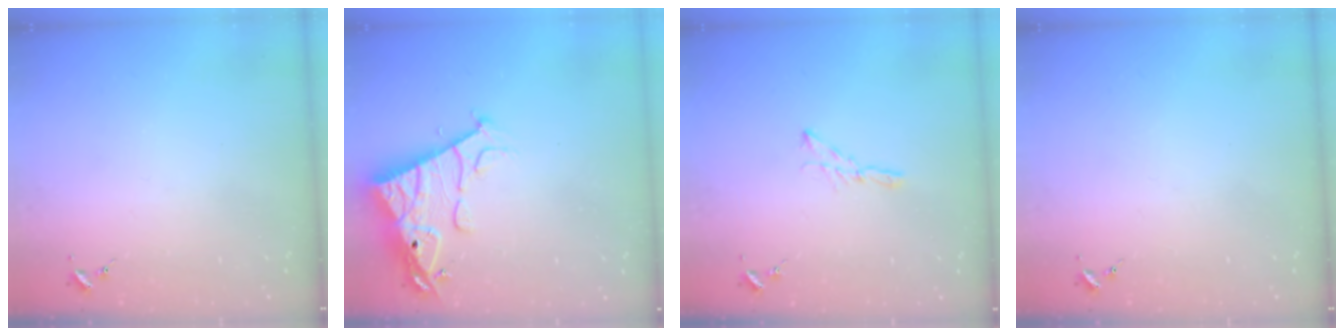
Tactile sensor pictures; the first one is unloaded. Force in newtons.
{"total": 15.6, "press": 15.5, "slide": 1.5}
{"total": 4.7, "press": 4.7, "slide": 0.1}
{"total": 0.0}